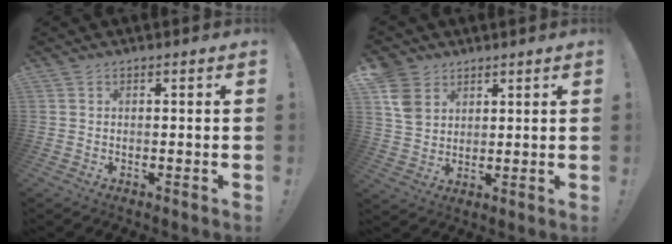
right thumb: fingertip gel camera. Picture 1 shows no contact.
{"total": 8.5, "force": [4.3, 6.6, 3.3], "torque": [-0.060, -0.013, 0.091]}